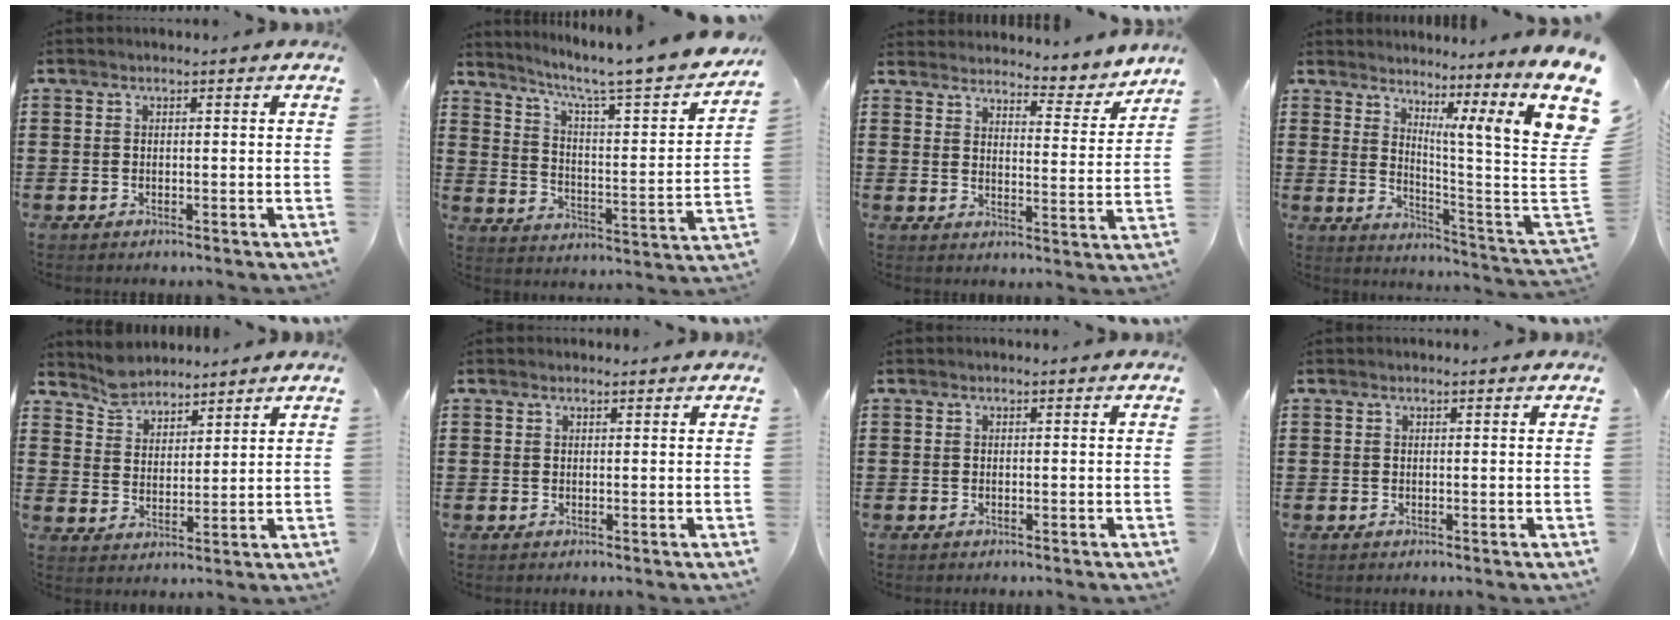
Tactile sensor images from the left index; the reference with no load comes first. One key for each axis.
{"total": 5.6, "fx": 4.5, "fy": 0.2, "fz": 3.4, "tx": -0.087, "ty": -0.043, "tz": 0.066}
{"total": 4.1, "fx": 4.0, "fy": 0.4, "fz": 0.5, "tx": -0.020, "ty": -0.036, "tz": 0.061}
{"total": 9.9, "fx": 6.0, "fy": 0.9, "fz": 7.8, "tx": -0.142, "ty": -0.063, "tz": 0.093}
{"total": 4.8, "fx": 4.6, "fy": 1.5, "fz": -0.1, "tx": -0.017, "ty": -0.008, "tz": 0.088}
{"total": 0.8, "fx": 0.6, "fy": 0.5, "fz": -0.2, "tx": 0.001, "ty": 0.002, "tz": 0.011}
{"total": 0.0}
{"total": 0.0}